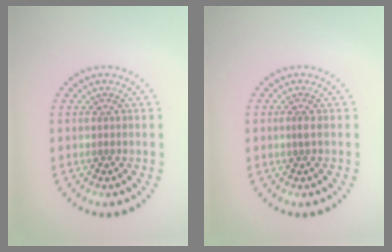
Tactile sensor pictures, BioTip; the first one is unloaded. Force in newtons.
{"total": 0.8, "press": 0.3, "slide": 0.7}